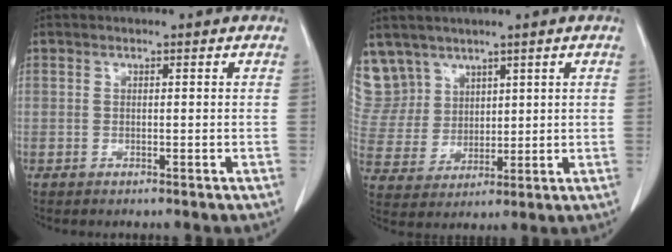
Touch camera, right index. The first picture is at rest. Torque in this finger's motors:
{"motor_torque": [-0.62, 0.63, -0.20, -0.03]}